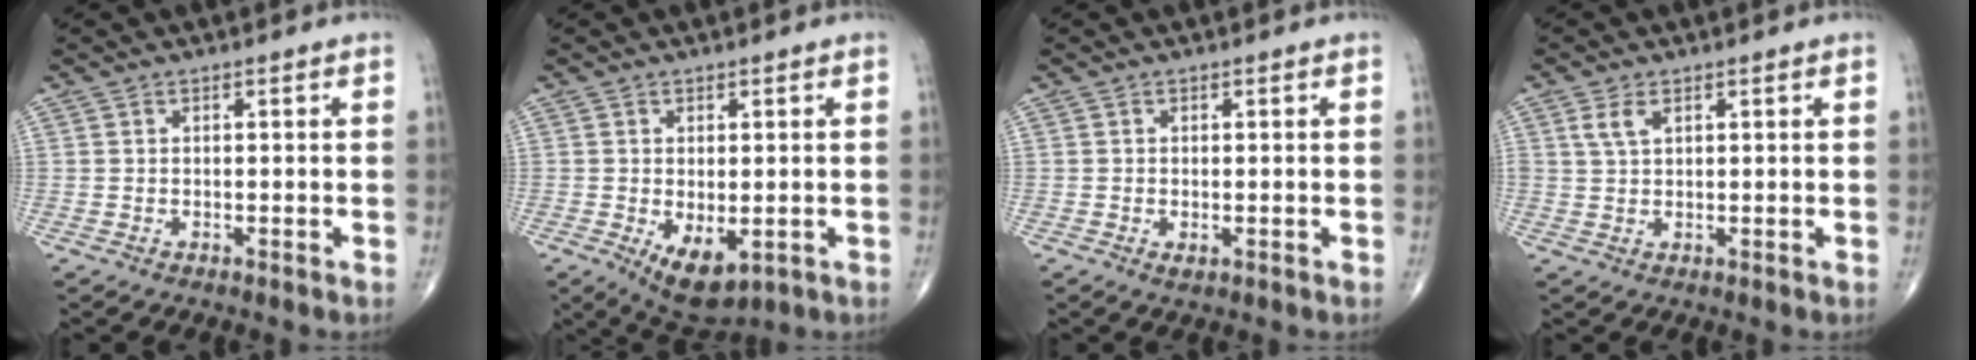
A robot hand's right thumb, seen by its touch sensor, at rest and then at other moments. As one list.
[{"total": 7.4, "force": [-1.8, 3.9, 6.0], "torque": [-0.087, -0.014, -0.011]}, {"total": 1.1, "force": [-0.2, 0.7, 0.9], "torque": [-0.015, -0.004, 0.000]}, {"total": 3.1, "force": [1.5, 1.6, 2.2], "torque": [-0.044, 0.002, 0.035]}]